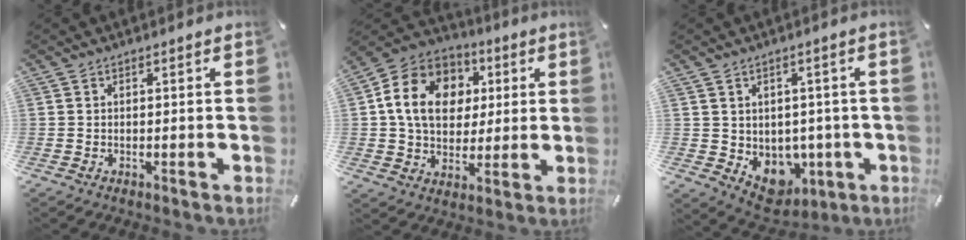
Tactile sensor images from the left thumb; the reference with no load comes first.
{"total": 15.2, "force": [2.7, 12.8, 7.7], "torque": [-0.149, 0.016, 0.051]}
{"total": 6.9, "force": [0.2, 6.6, 2.1], "torque": [-0.027, -0.022, 0.013]}